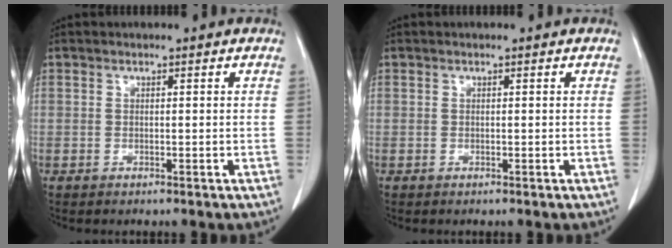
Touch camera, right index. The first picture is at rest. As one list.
[{"total": 0.0}]